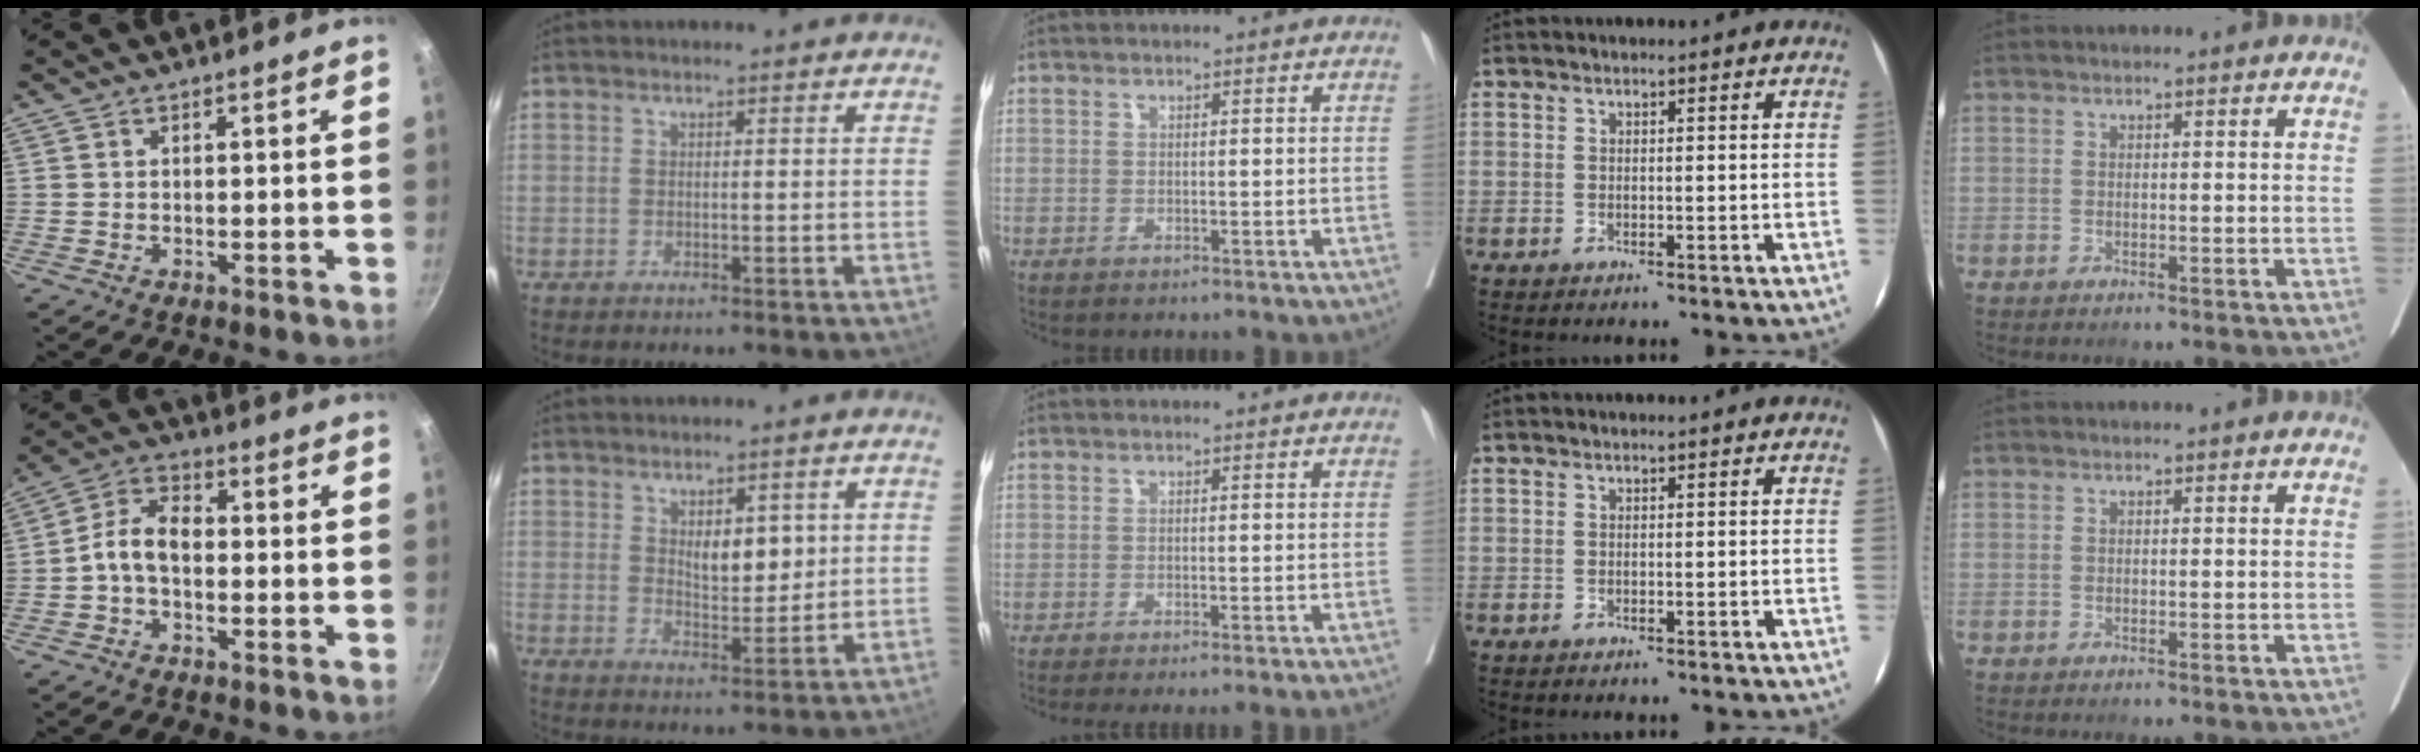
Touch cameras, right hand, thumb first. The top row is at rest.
{"thumb": {"total": 7.9, "force": [-1.1, 5.0, 6.0], "torque": [-0.104, 0.032, -0.031]}, "index": {"total": 5.1, "force": [1.7, 2.3, 4.2], "torque": [-0.066, -0.005, 0.033]}, "middle": {"total": 9.5, "force": [-8.6, -1.1, 3.7], "torque": [-0.015, -0.027, -0.107]}}